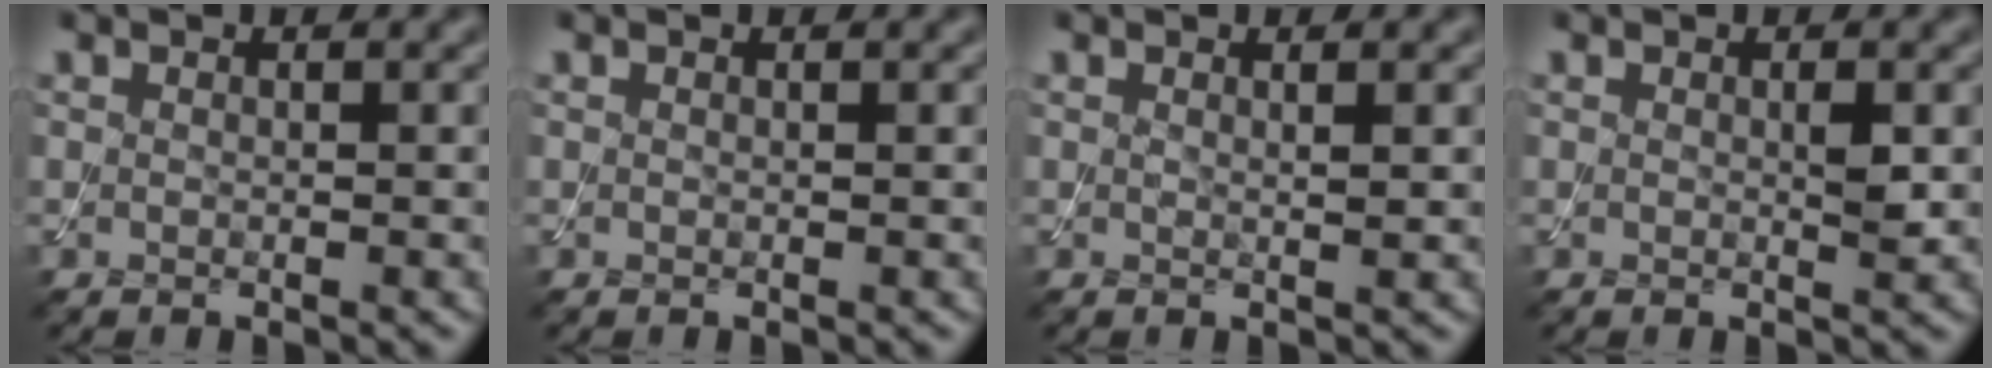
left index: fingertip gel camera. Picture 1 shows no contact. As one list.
[{"total": 0.0}, {"total": 1.0, "force": [0.3, 0.3, 0.9], "torque": [-0.011, 0.000, 0.003]}, {"total": 1.1, "force": [0.2, 0.2, 1.1], "torque": [-0.018, -0.002, 0.002]}]